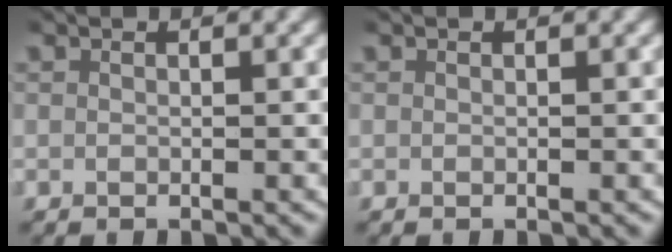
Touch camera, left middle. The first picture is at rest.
{"total": 0.0}